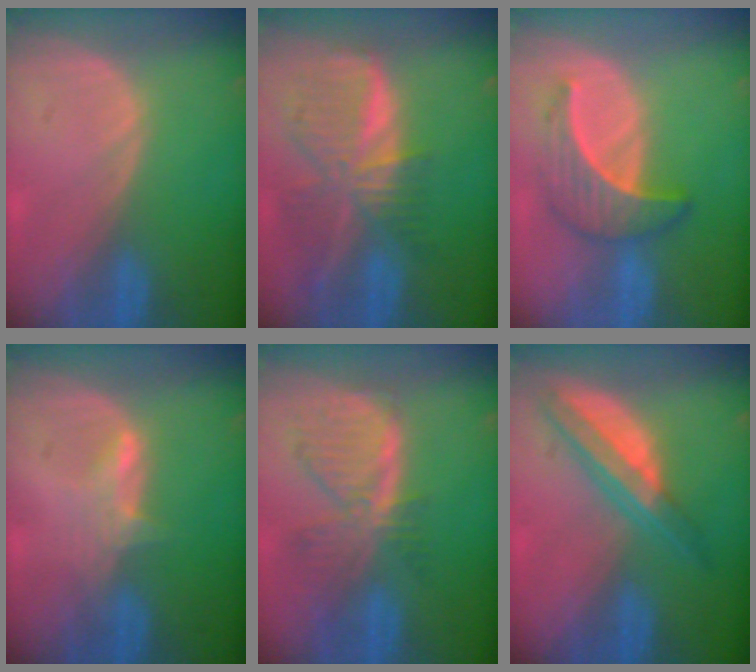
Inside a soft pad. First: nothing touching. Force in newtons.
{"total": 9.3, "press": 8.2, "slide": 4.5}
{"total": 7.0, "press": 6.2, "slide": 3.1}
{"total": 2.9, "press": 2.9, "slide": 0.4}
{"total": 8.2, "press": 7.1, "slide": 4.0}
{"total": 6.8, "press": 5.8, "slide": 3.4}